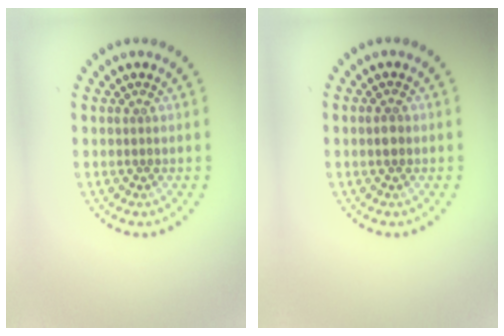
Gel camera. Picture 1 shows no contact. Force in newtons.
{"total": 1.2, "press": 1.2, "slide": 0.1}